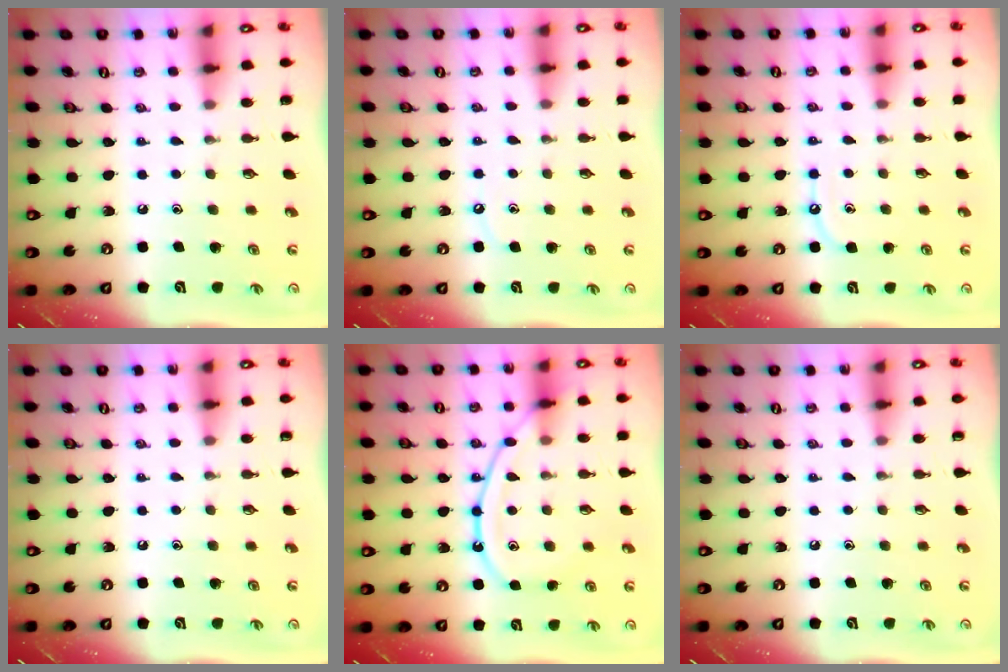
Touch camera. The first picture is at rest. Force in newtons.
{"total": 3.3, "press": 3.3, "slide": 0.4}
{"total": 6.9, "press": 6.9, "slide": 0.8}
{"total": 0.0}
{"total": 13.7, "press": 13.6, "slide": 1.5}
{"total": 0.0}